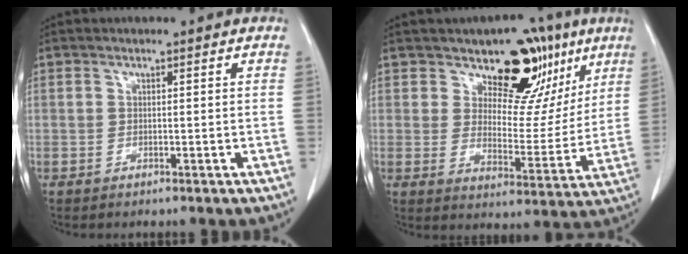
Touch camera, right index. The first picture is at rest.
{"total": 12.6, "force": [8.1, 6.9, 6.7], "torque": [-0.069, -0.004, 0.117]}